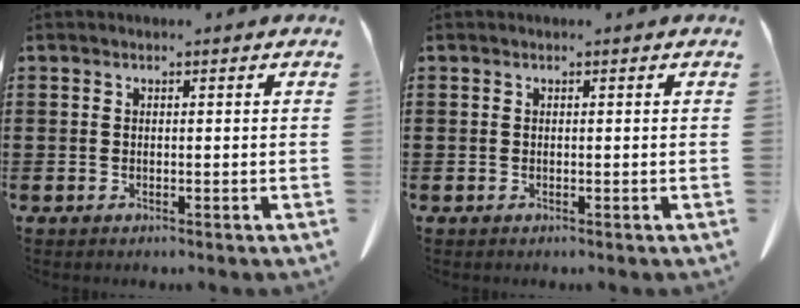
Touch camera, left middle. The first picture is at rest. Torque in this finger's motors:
{"motor_torque": [0.26, -0.11, 0.02, 0.02]}